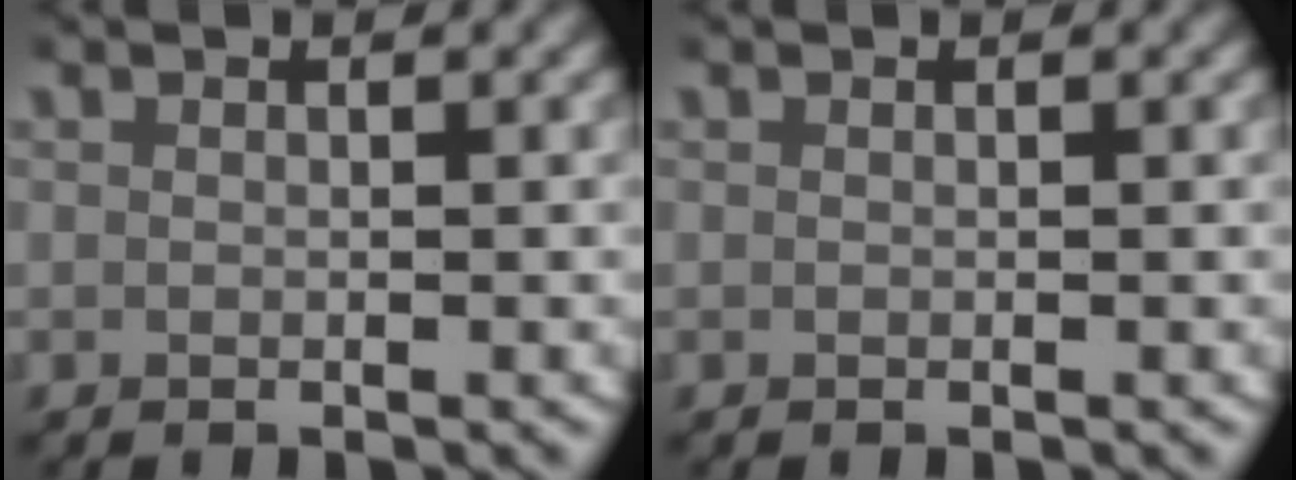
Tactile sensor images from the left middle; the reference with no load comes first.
{"total": 0.0}